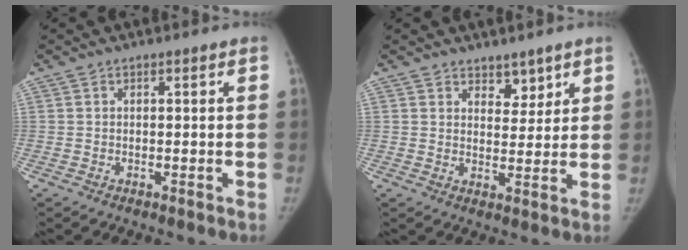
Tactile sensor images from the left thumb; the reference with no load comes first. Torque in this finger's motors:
{"motor_torque": [0.38, 0.43, 0.33, -0.78, 0.04]}